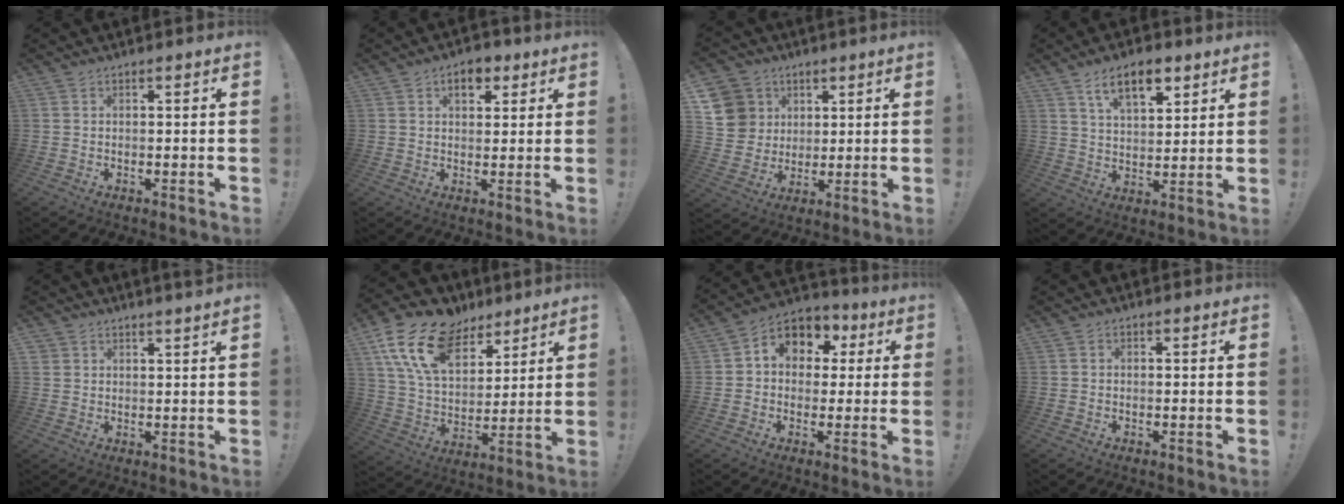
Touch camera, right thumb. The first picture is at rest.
{"total": 5.9, "force": [2.7, 3.9, 3.5], "torque": [-0.041, 0.000, 0.043]}
{"total": 11.4, "force": [3.7, 10.4, 2.8], "torque": [-0.043, -0.017, 0.081]}
{"total": 10.9, "force": [6.2, 5.1, 7.4], "torque": [-0.118, -0.017, 0.111]}
{"total": 2.7, "force": [2.7, 0.3, 0.2], "torque": [-0.005, -0.020, 0.051]}
{"total": 19.2, "force": [10.6, 12.0, 10.6], "torque": [-0.198, -0.047, 0.201]}
{"total": 9.0, "force": [1.7, 7.7, 4.2], "torque": [-0.064, -0.002, 0.039]}
{"total": 0.6, "force": [0.6, 0.2, 0.0], "torque": [0.007, -0.004, 0.010]}